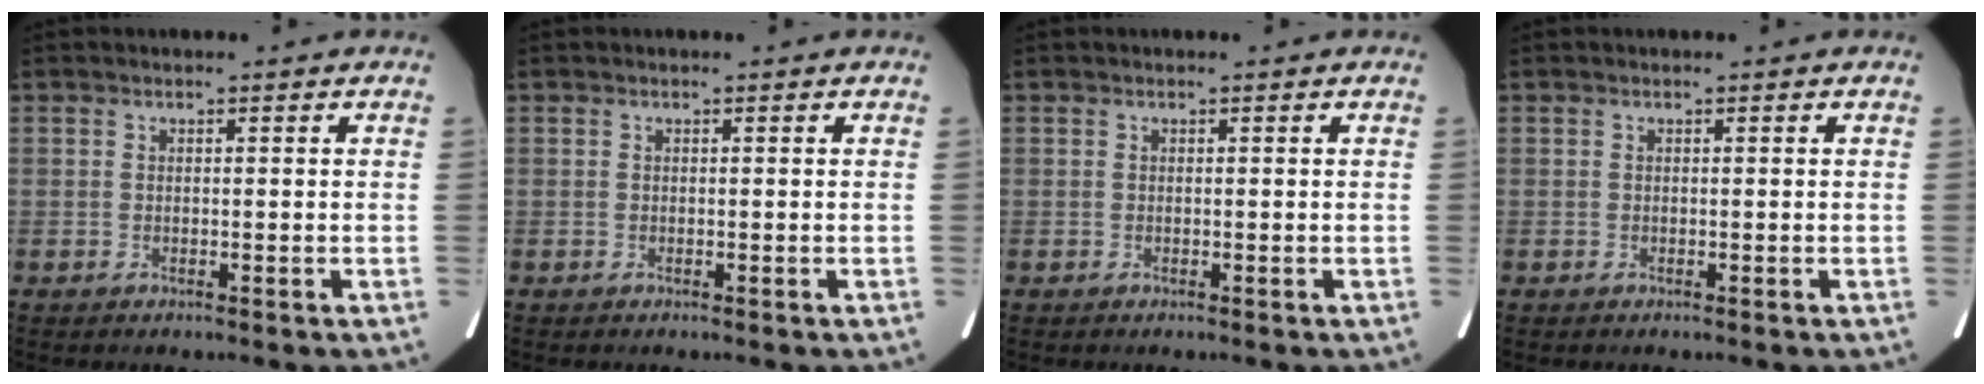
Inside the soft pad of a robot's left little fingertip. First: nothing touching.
{"total": 0.0}
{"total": 0.0}
{"total": 0.0}